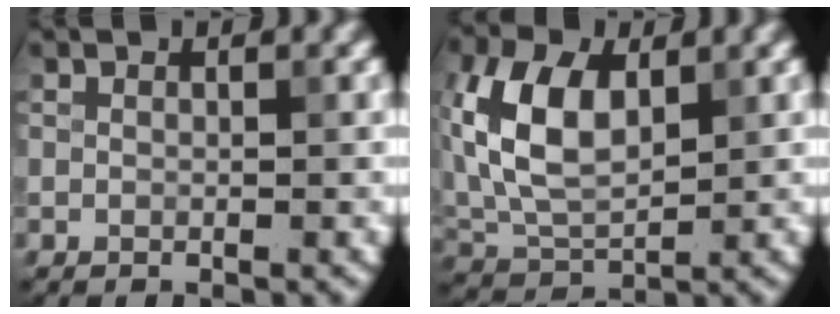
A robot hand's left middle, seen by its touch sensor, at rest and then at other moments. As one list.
[{"total": 7.9, "force": [1.9, 4.7, 6.1], "torque": [-0.138, 0.012, 0.032]}]